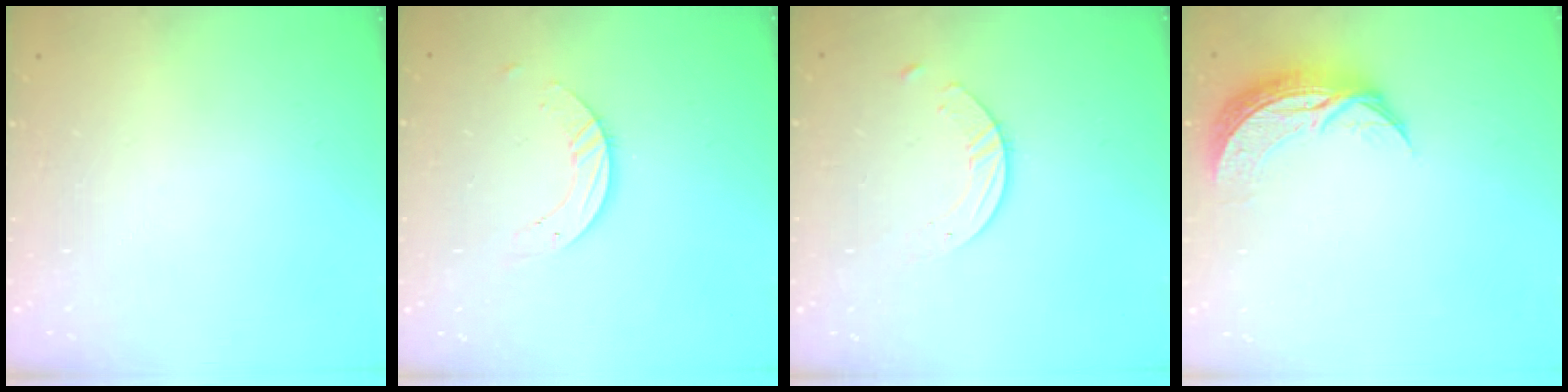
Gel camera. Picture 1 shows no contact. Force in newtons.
{"total": 4.2, "press": 4.2, "slide": 0.3}
{"total": 4.5, "press": 4.5, "slide": 0.3}
{"total": 10.1, "press": 10.1, "slide": 0.3}